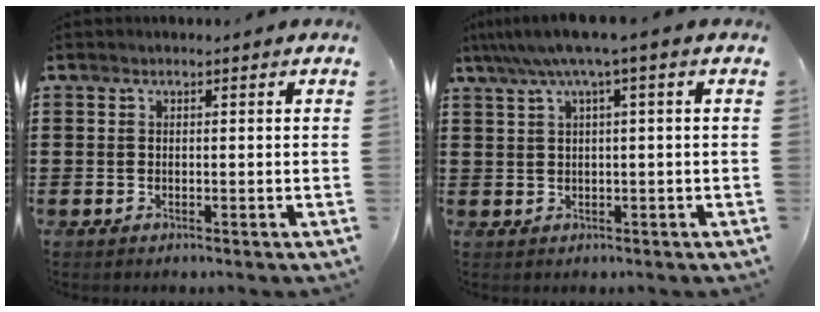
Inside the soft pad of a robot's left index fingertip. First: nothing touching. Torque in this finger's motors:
{"motor_torque": [0.33, -0.66, 0.82, 0.21]}